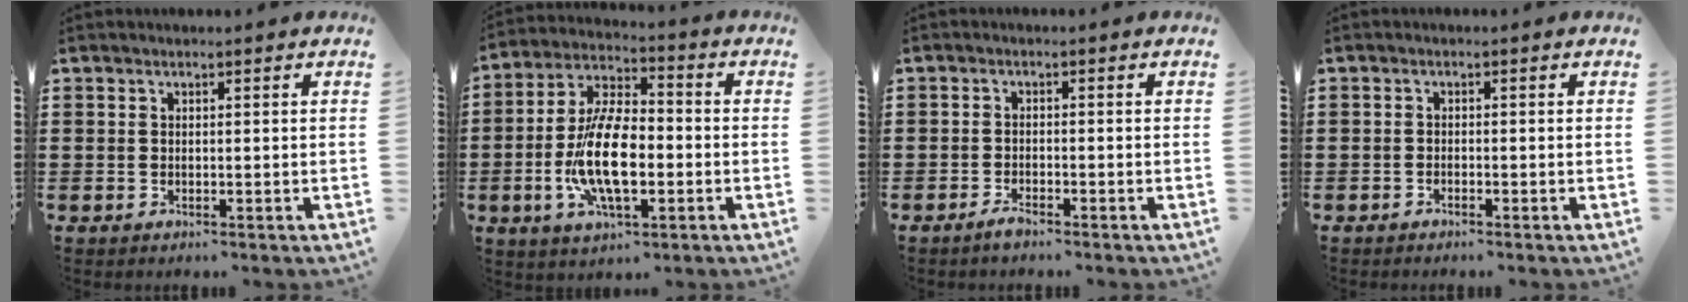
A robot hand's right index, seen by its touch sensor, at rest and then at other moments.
{"total": 12.5, "force": [-2.7, 5.6, 10.8], "torque": [-0.240, -0.007, -0.054]}
{"total": 1.6, "force": [-1.3, 0.3, 0.9], "torque": [-0.017, -0.002, -0.024]}
{"total": 0.7, "force": [-0.6, 0.0, 0.1], "torque": [-0.003, 0.001, -0.013]}